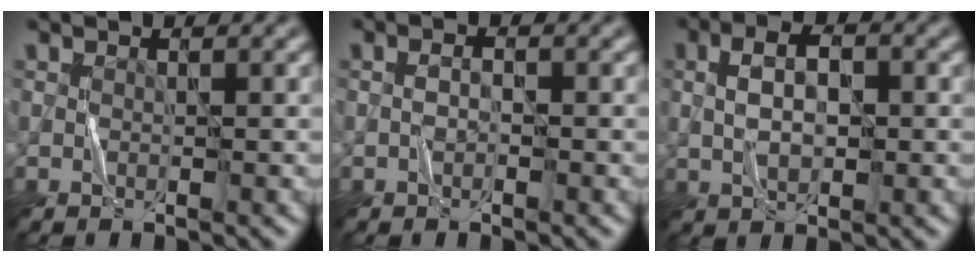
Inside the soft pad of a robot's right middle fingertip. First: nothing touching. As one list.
[{"total": 1.1, "force": [-0.5, 0.6, 0.8], "torque": [-0.017, 0.004, -0.013]}, {"total": 4.0, "force": [0.4, 2.1, 3.4], "torque": [-0.068, 0.006, 0.004]}]